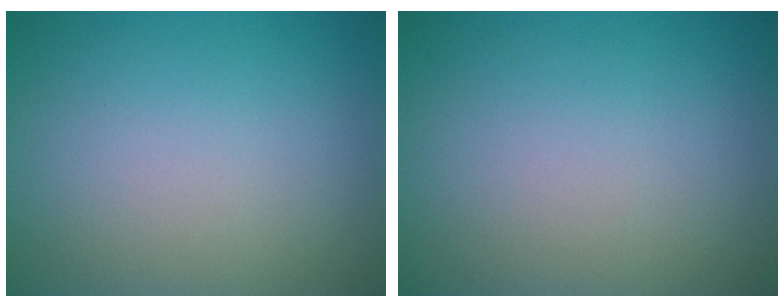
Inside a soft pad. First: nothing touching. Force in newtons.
{"total": 0.0}